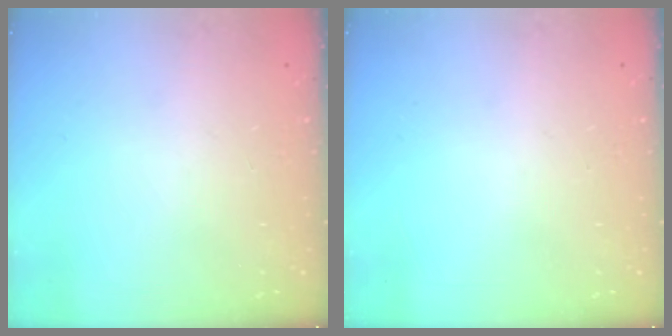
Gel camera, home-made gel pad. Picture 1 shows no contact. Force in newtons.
{"total": 0.0}